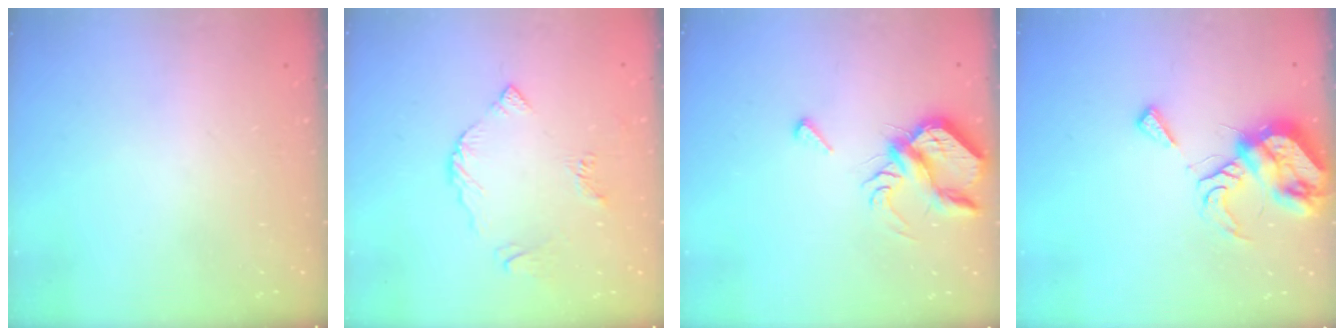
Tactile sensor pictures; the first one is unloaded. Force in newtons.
{"total": 6.0, "press": 6.0, "slide": 0.5}
{"total": 7.1, "press": 7.0, "slide": 1.1}
{"total": 10.2, "press": 10.2, "slide": 1.1}